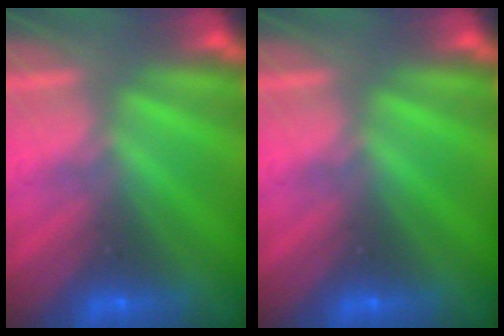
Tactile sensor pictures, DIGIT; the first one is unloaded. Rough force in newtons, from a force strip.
{"total": 0.0}